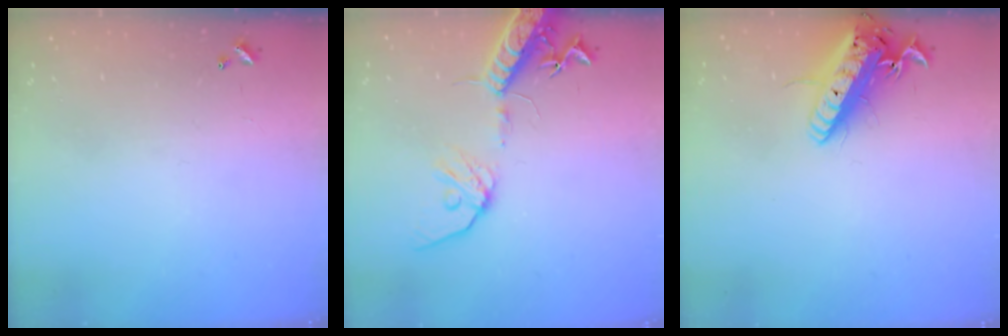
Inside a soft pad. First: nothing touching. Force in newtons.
{"total": 16.6, "press": 16.2, "slide": 3.5}
{"total": 19.0, "press": 18.6, "slide": 3.8}